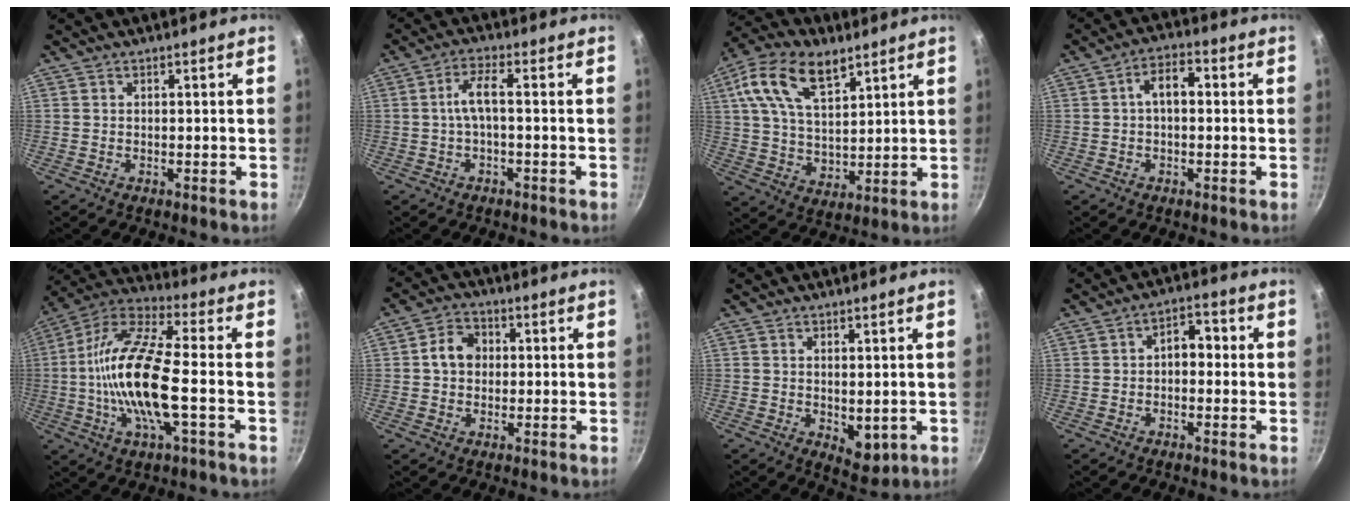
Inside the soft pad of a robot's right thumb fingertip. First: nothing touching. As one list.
[{"total": 4.4, "force": [-0.7, 1.1, 4.2], "torque": [-0.093, 0.020, -0.017]}, {"total": 16.1, "force": [7.7, 9.3, 10.7], "torque": [-0.174, -0.018, 0.136]}, {"total": 5.7, "force": [0.5, 3.3, 4.6], "torque": [-0.064, 0.019, -0.001]}, {"total": 18.5, "force": [-2.4, 5.6, 17.5], "torque": [-0.342, 0.030, -0.063]}, {"total": 5.9, "force": [0.5, 4.9, 3.3], "torque": [-0.030, 0.014, -0.002]}, {"total": 4.9, "force": [0.4, 2.9, 3.9], "torque": [-0.046, -0.016, 0.012]}, {"total": 5.0, "force": [0.0, 3.3, 3.7], "torque": [-0.027, 0.016, -0.011]}]